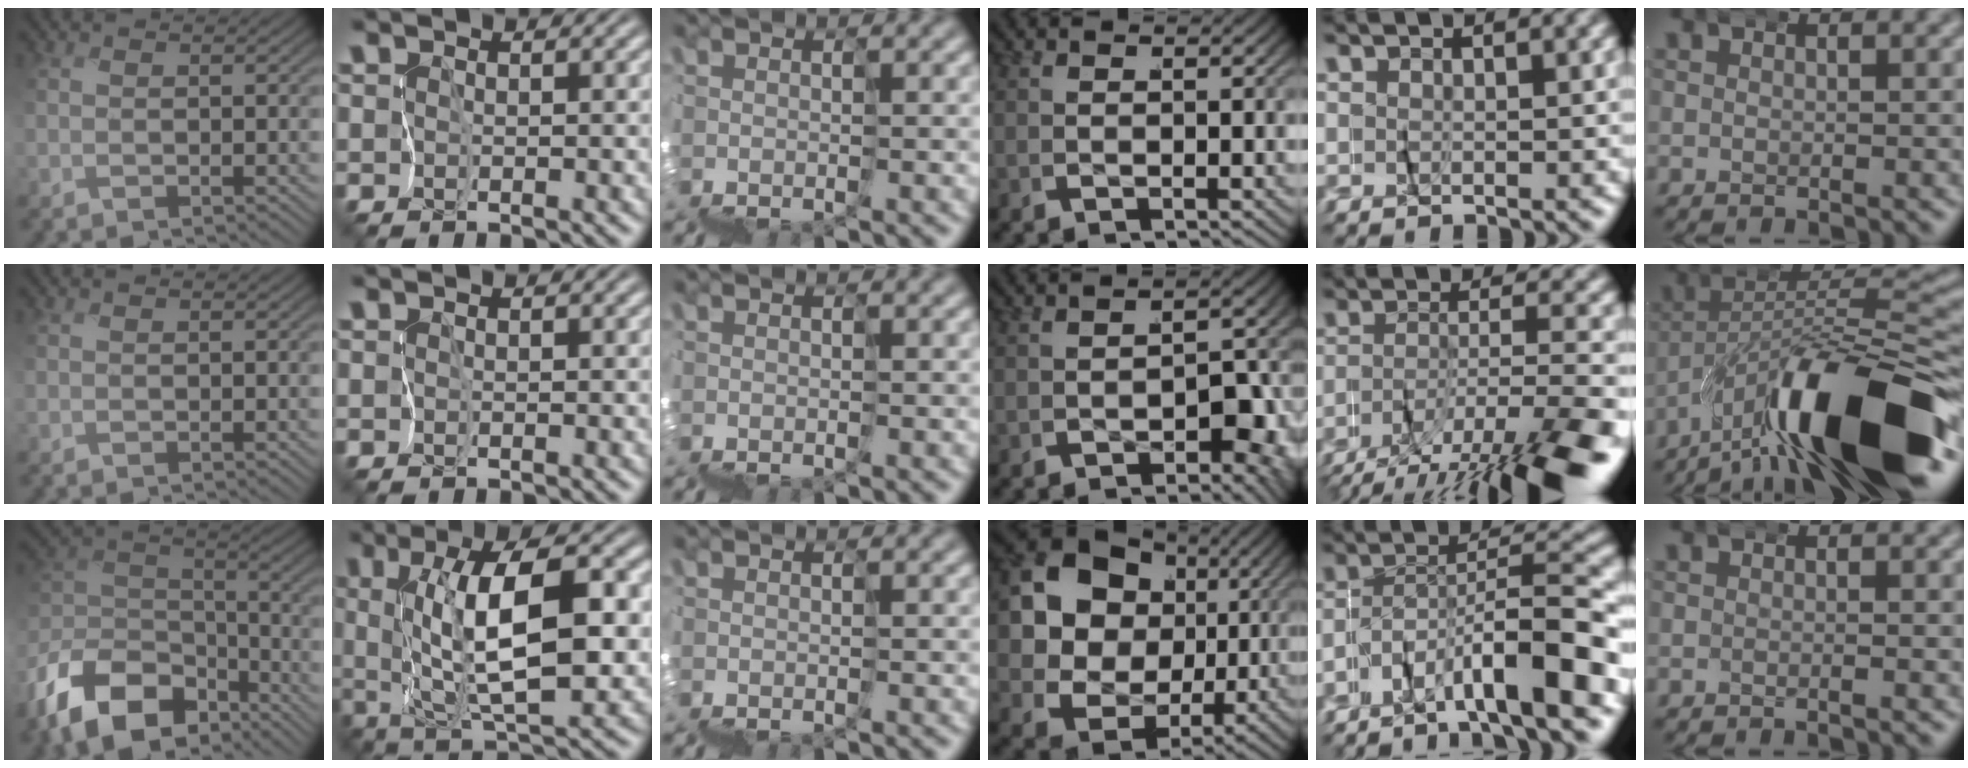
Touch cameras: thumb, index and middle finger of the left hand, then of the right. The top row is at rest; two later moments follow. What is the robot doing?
{"motion": "wrap", "object": "felt sheet"}